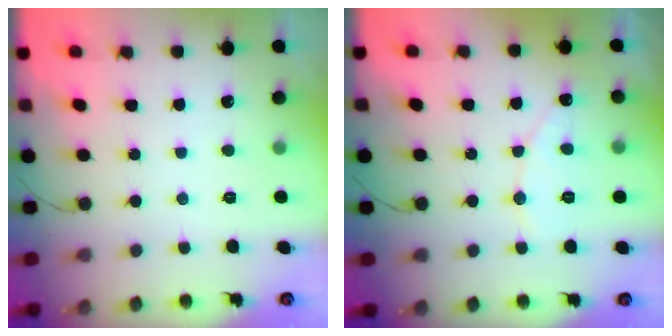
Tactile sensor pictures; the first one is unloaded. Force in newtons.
{"total": 5.8, "press": 5.8, "slide": 0.5}